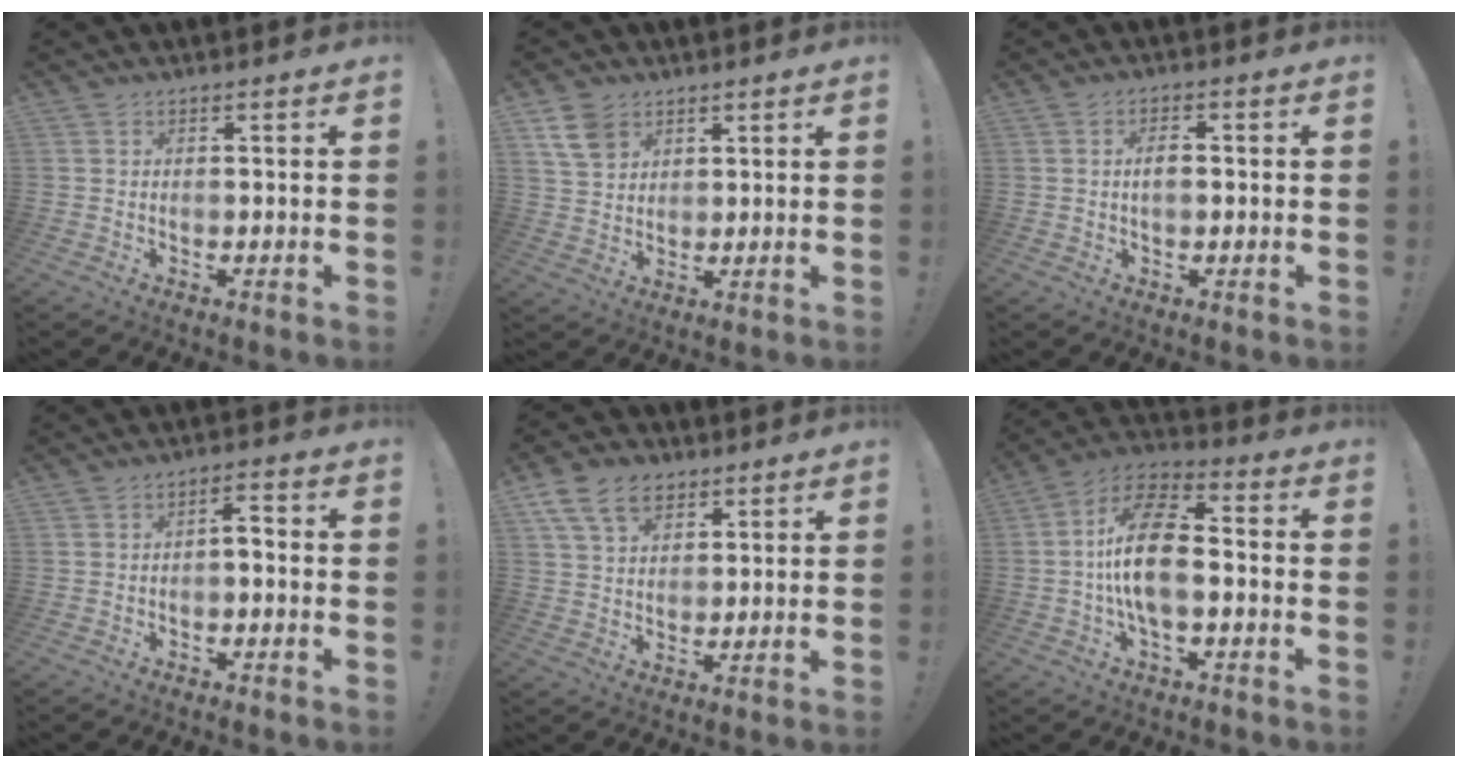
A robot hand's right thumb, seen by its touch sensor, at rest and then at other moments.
{"total": 8.3, "force": [4.6, 5.9, 3.6], "torque": [-0.054, -0.014, 0.093]}
{"total": 3.4, "force": [0.0, 1.7, 2.9], "torque": [-0.042, 0.005, -0.005]}
{"total": 3.5, "force": [-1.6, 1.4, 2.8], "torque": [-0.043, 0.007, -0.031]}
{"total": 11.9, "force": [6.3, 8.1, 6.0], "torque": [-0.095, -0.019, 0.122]}
{"total": 15.7, "force": [-1.3, 7.9, 13.6], "torque": [-0.249, 0.016, -0.024]}